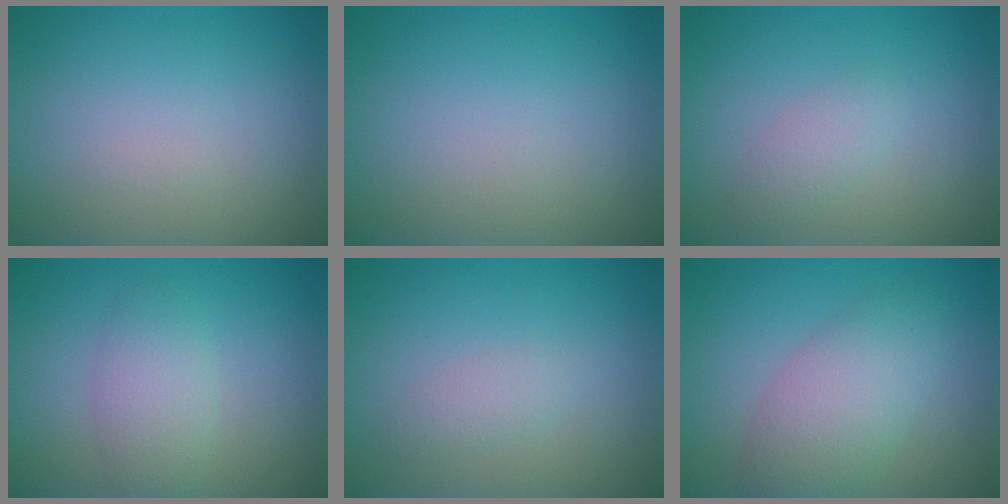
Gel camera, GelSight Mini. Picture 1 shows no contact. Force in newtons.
{"total": 0.0}
{"total": 1.7, "press": 1.7, "slide": 0.0}
{"total": 2.8, "press": 2.8, "slide": 0.1}
{"total": 1.3, "press": 1.3, "slide": 0.1}
{"total": 4.7, "press": 4.7, "slide": 0.3}